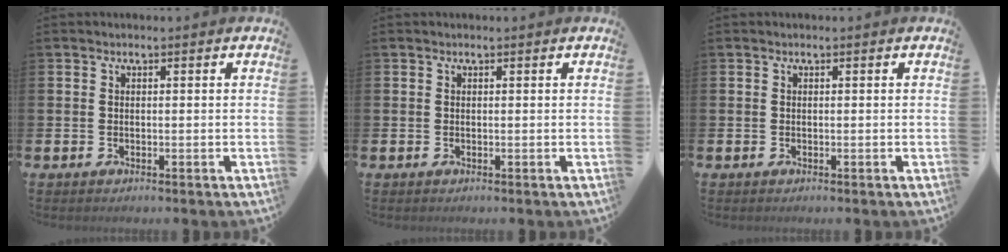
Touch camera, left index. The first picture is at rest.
{"total": 0.0}
{"total": 0.0}